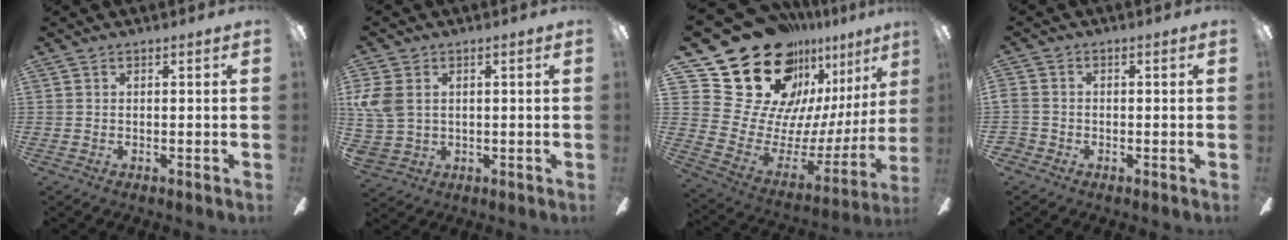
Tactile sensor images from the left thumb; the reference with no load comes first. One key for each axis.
{"total": 8.6, "fx": 1.9, "fy": 6.6, "fz": 5.3, "tx": -0.134, "ty": 0.006, "tz": 0.038}
{"total": 29.7, "fx": 20.5, "fy": 17.0, "fz": 13.1, "tx": -0.223, "ty": -0.153, "tz": 0.411}
{"total": 2.6, "fx": -1.3, "fy": 2.2, "fz": 0.7, "tx": -0.016, "ty": 0.006, "tz": -0.026}